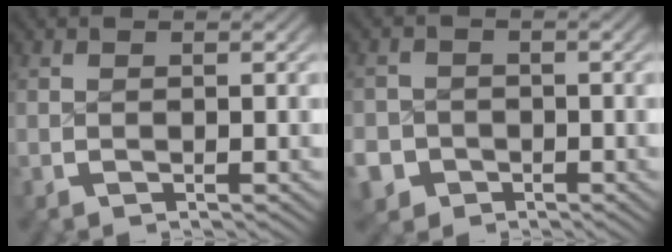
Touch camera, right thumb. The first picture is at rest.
{"total": 5.7, "force": [-2.8, 4.8, 1.3], "torque": [-0.036, -0.030, -0.042]}